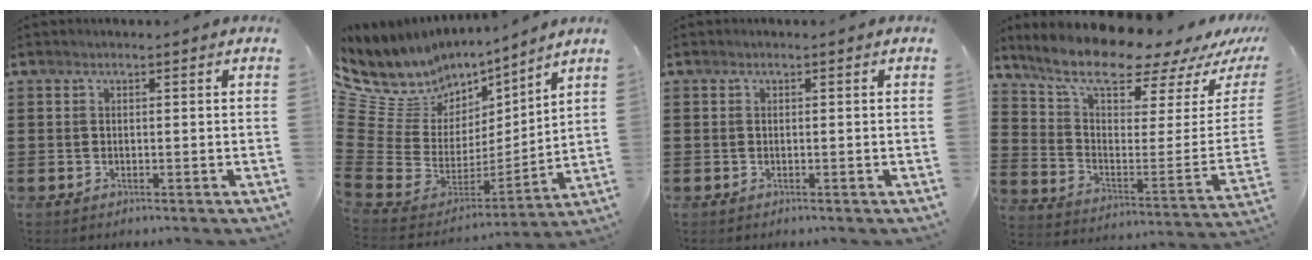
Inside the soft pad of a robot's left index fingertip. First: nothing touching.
{"total": 8.6, "force": [5.6, 6.3, 1.9], "torque": [-0.101, -0.060, 0.102]}
{"total": 0.0}
{"total": 10.5, "force": [9.1, 1.9, 4.9], "torque": [-0.122, -0.075, 0.154]}